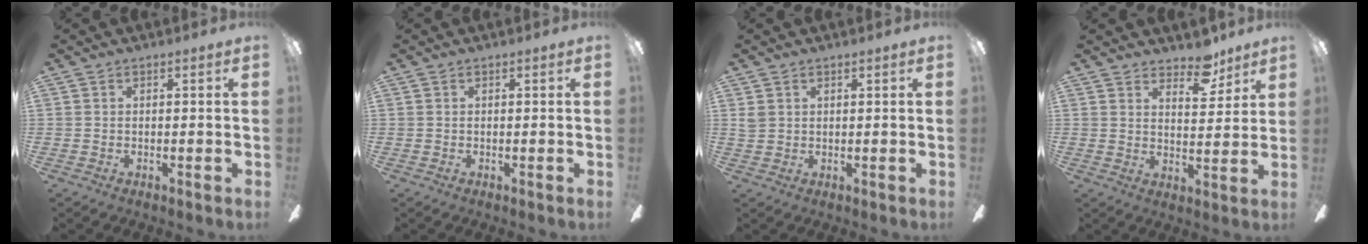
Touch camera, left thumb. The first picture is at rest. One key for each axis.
{"total": 0.0}
{"total": 2.0, "fx": 1.2, "fy": 1.5, "fz": 0.7, "tx": -0.007, "ty": 0.000, "tz": 0.020}
{"total": 8.0, "fx": 6.5, "fy": 3.5, "fz": 3.2, "tx": -0.025, "ty": -0.038, "tz": 0.111}